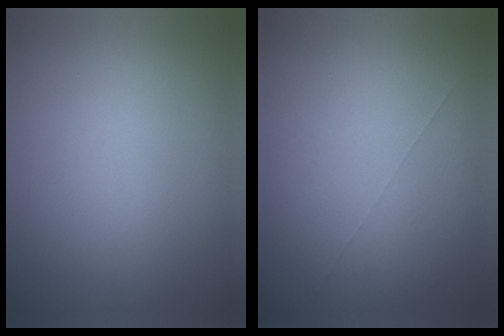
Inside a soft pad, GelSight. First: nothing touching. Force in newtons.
{"total": 1.0}